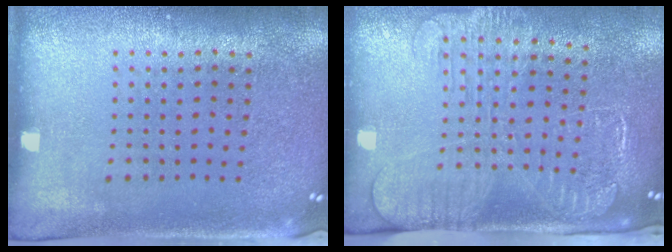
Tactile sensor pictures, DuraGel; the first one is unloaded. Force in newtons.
{"total": 2.6, "press": 2.1, "slide": 1.6}